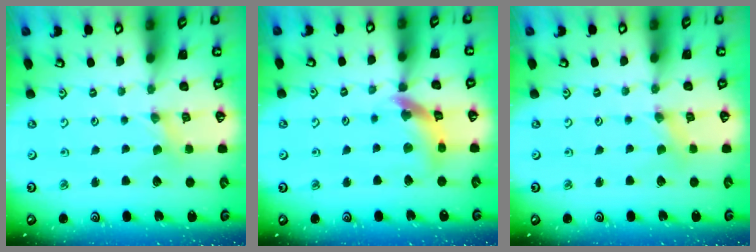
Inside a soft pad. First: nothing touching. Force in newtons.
{"total": 12.1, "press": 12.0, "slide": 1.4}
{"total": 1.1, "press": 1.1, "slide": 0.1}